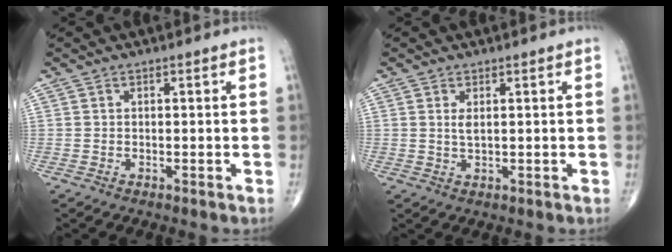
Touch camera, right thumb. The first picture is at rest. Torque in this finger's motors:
{"motor_torque": [-0.59, 0.24, 0.29, 0.07, -0.03]}